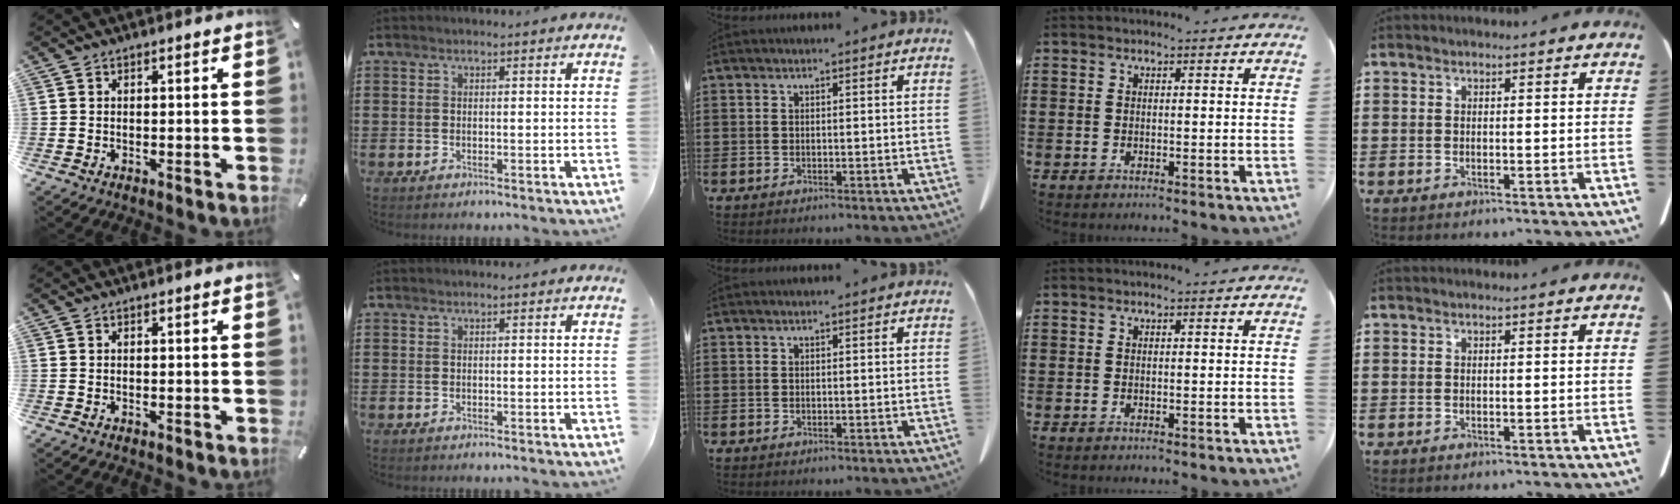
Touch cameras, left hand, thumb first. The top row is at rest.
{}